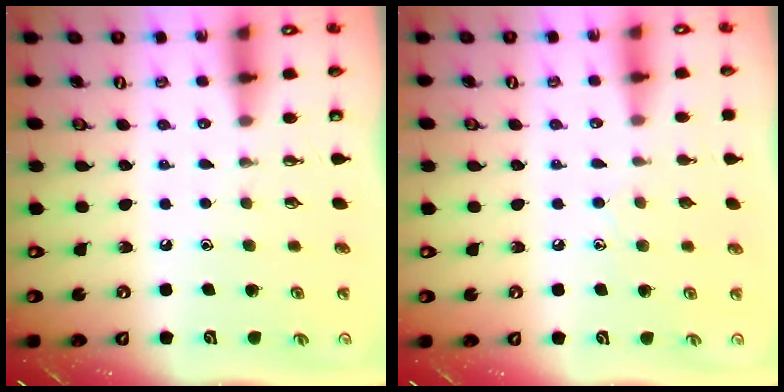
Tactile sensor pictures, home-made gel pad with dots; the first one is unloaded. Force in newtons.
{"total": 6.7, "press": 6.7, "slide": 0.8}